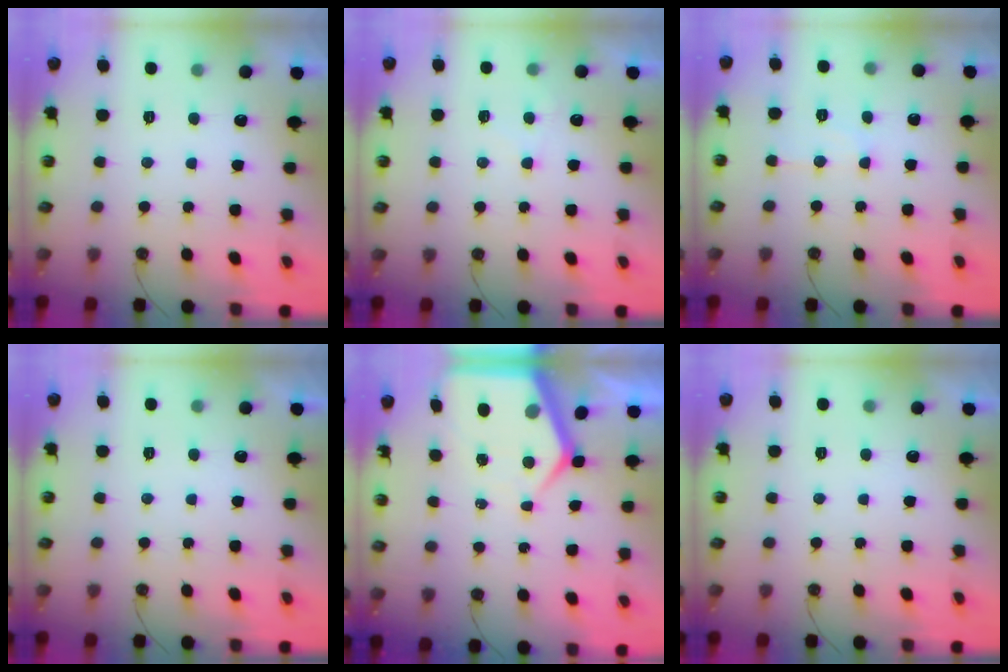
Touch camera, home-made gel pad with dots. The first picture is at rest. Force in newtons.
{"total": 4.9, "press": 4.9, "slide": 0.7}
{"total": 7.6, "press": 7.6, "slide": 0.3}
{"total": 0.0}
{"total": 8.0, "press": 8.0, "slide": 0.8}
{"total": 0.0}